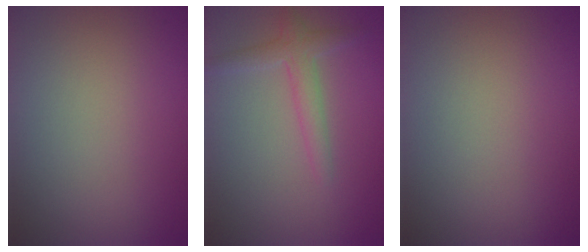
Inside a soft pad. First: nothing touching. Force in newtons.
{"total": 2.2, "press": 2.2, "slide": 0.1}
{"total": 0.0}